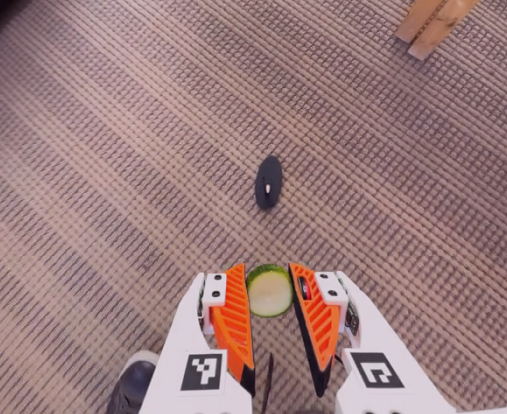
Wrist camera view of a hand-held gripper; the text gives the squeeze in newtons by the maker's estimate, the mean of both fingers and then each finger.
{"total": 10.0, "left": 10.6, "right": 9.4}